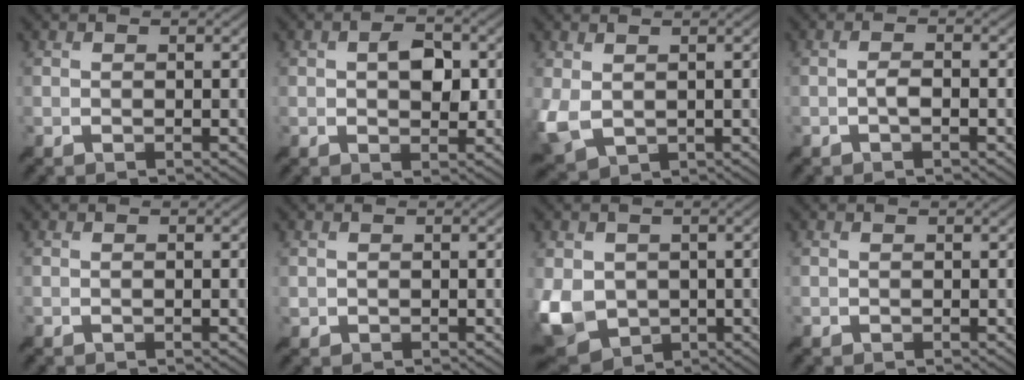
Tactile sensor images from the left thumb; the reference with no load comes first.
{"total": 4.0, "force": [0.5, 2.2, 3.3], "torque": [-0.057, 0.003, 0.004]}
{"total": 4.8, "force": [-0.1, 3.1, 3.7], "torque": [-0.105, -0.008, 0.003]}
{"total": 1.6, "force": [-0.6, 0.2, 1.4], "torque": [-0.029, 0.007, -0.015]}
{"total": 0.0}
{"total": 0.6, "force": [0.0, 0.6, 0.1], "torque": [-0.002, -0.002, 0.002]}
{"total": 7.9, "force": [-0.9, 6.4, 4.5], "torque": [-0.142, -0.027, -0.015]}
{"total": 0.0}